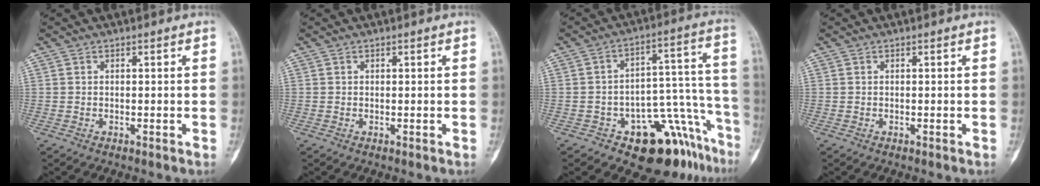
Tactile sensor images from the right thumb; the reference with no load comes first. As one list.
[{"total": 0.0}, {"total": 15.6, "force": [-10.3, 7.3, 9.2], "torque": [-0.050, 0.122, -0.143]}, {"total": 0.0}]